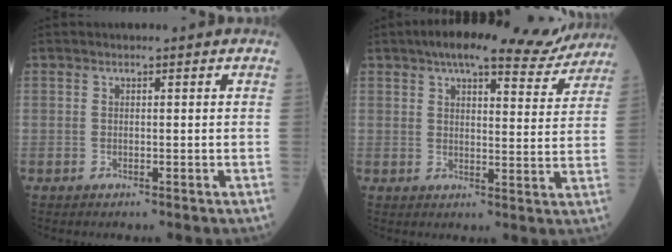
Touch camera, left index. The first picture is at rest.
{"total": 15.6, "force": [13.4, 3.7, 7.2], "torque": [-0.087, 0.014, 0.167]}